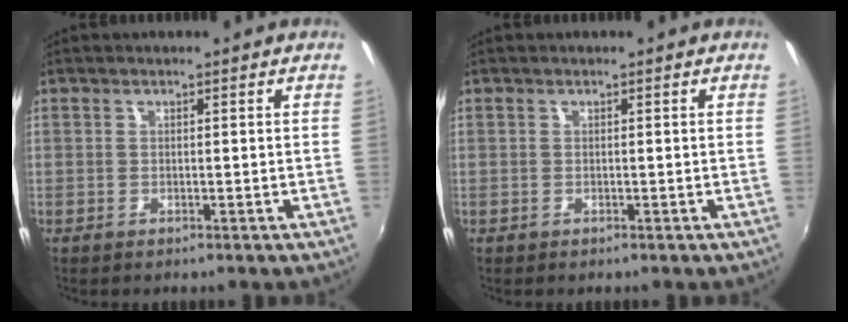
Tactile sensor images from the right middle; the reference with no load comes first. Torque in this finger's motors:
{"motor_torque": [0.07, -0.11, -0.01, 0.00]}